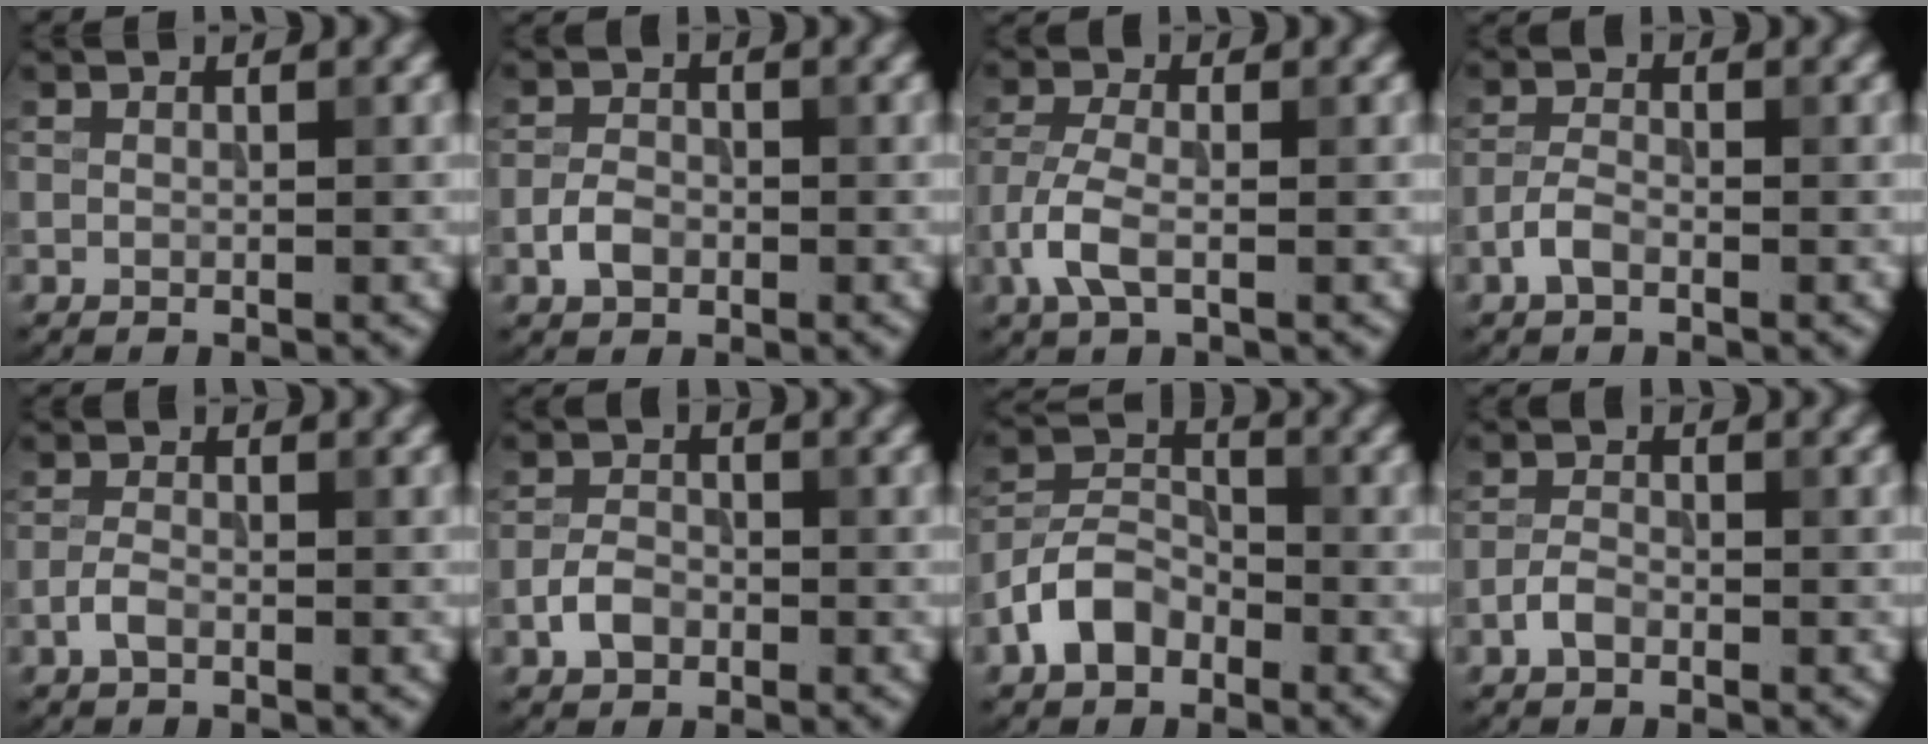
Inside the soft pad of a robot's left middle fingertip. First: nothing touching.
{"total": 2.3, "force": [-1.0, 1.6, 1.4], "torque": [-0.025, 0.004, -0.024]}
{"total": 3.5, "force": [-1.4, 1.6, 2.7], "torque": [-0.066, 0.000, -0.036]}
{"total": 1.9, "force": [-1.1, 0.9, 1.3], "torque": [-0.024, 0.005, -0.027]}
{"total": 1.6, "force": [-0.8, 0.7, 1.1], "torque": [-0.023, 0.003, -0.021]}
{"total": 2.6, "force": [-1.2, 1.8, 1.4], "torque": [-0.024, 0.005, -0.029]}
{"total": 4.7, "force": [-2.5, 3.1, 2.5], "torque": [-0.049, 0.007, -0.056]}
{"total": 1.8, "force": [-1.0, 1.0, 1.1], "torque": [-0.020, 0.004, -0.024]}